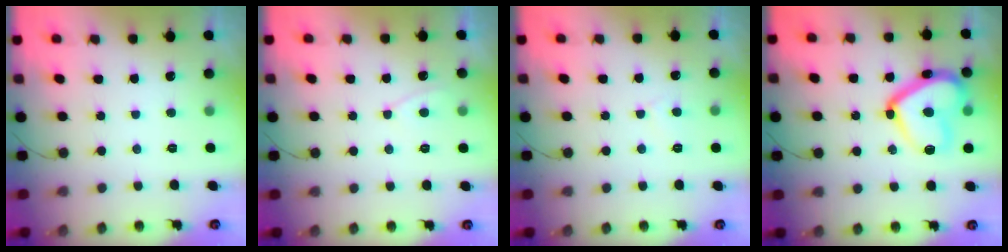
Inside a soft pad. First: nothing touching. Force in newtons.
{"total": 2.9, "press": 2.9, "slide": 0.4}
{"total": 2.3, "press": 2.3, "slide": 0.2}
{"total": 18.5, "press": 18.4, "slide": 1.4}